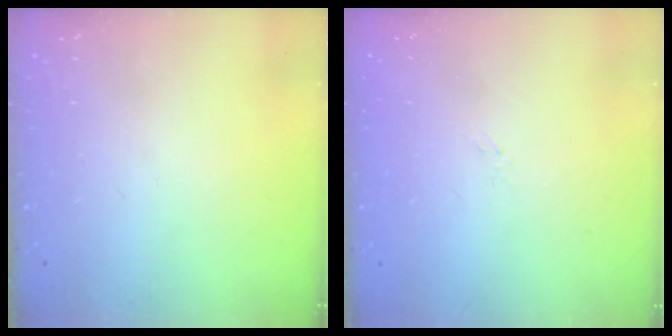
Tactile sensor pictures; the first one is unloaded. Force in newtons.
{"total": 1.5, "press": 1.4, "slide": 0.3}